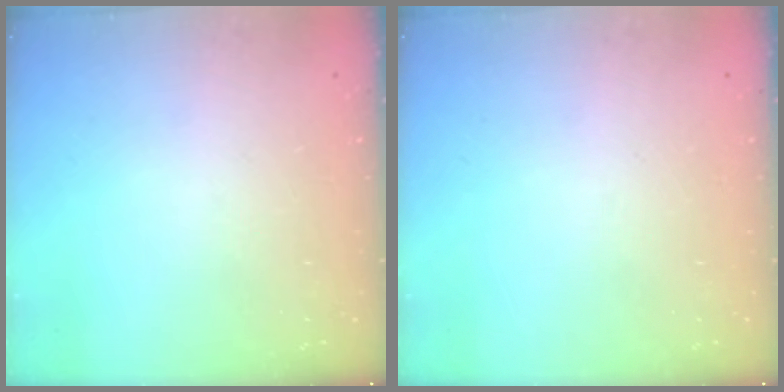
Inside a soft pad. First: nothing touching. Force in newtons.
{"total": 0.0}